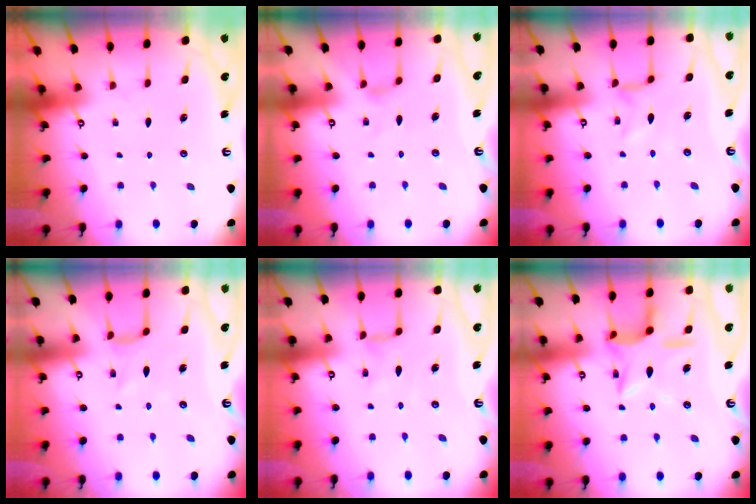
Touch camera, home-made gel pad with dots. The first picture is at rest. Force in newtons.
{"total": 0.6, "press": 0.6, "slide": 0.2}
{"total": 0.0}
{"total": 2.1, "press": 2.1, "slide": 0.5}
{"total": 0.6, "press": 0.6, "slide": 0.2}
{"total": 13.2, "press": 13.1, "slide": 1.1}